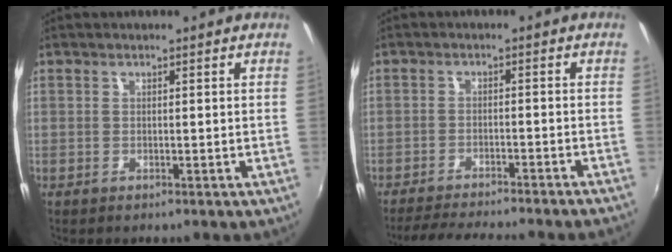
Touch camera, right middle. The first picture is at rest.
{"total": 9.6, "force": [-8.7, -0.6, 3.9], "torque": [-0.093, -0.008, -0.129]}